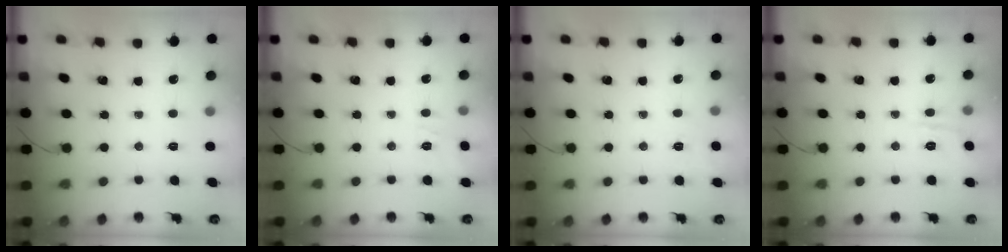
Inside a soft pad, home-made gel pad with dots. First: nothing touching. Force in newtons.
{"total": 9.4, "press": 9.2, "slide": 1.7}
{"total": 2.2, "press": 1.3, "slide": 1.8}
{"total": 6.4, "press": 6.3, "slide": 1.3}